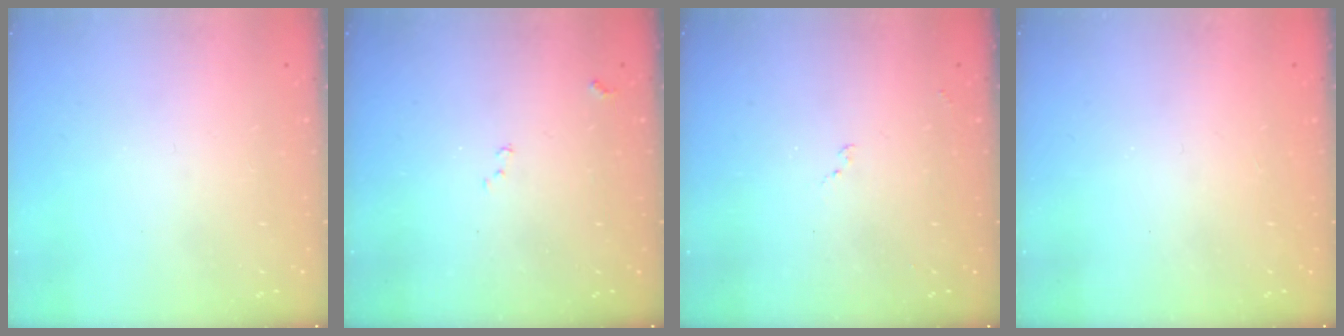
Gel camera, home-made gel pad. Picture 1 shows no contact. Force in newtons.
{"total": 7.7, "press": 7.6, "slide": 1.0}
{"total": 8.0, "press": 7.9, "slide": 0.7}
{"total": 0.9, "press": 0.9, "slide": 0.1}